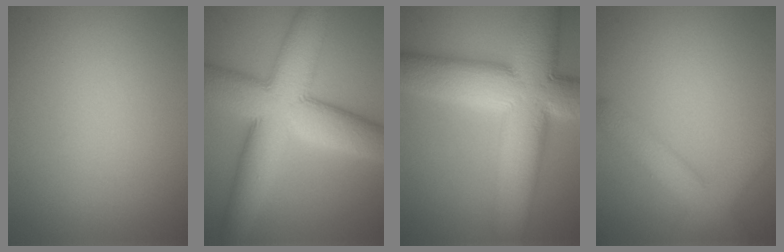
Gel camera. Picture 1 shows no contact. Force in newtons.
{"total": 12.0, "press": 12.0, "slide": 0.4}
{"total": 14.2, "press": 14.2, "slide": 1.2}
{"total": 4.3, "press": 4.3, "slide": 0.3}